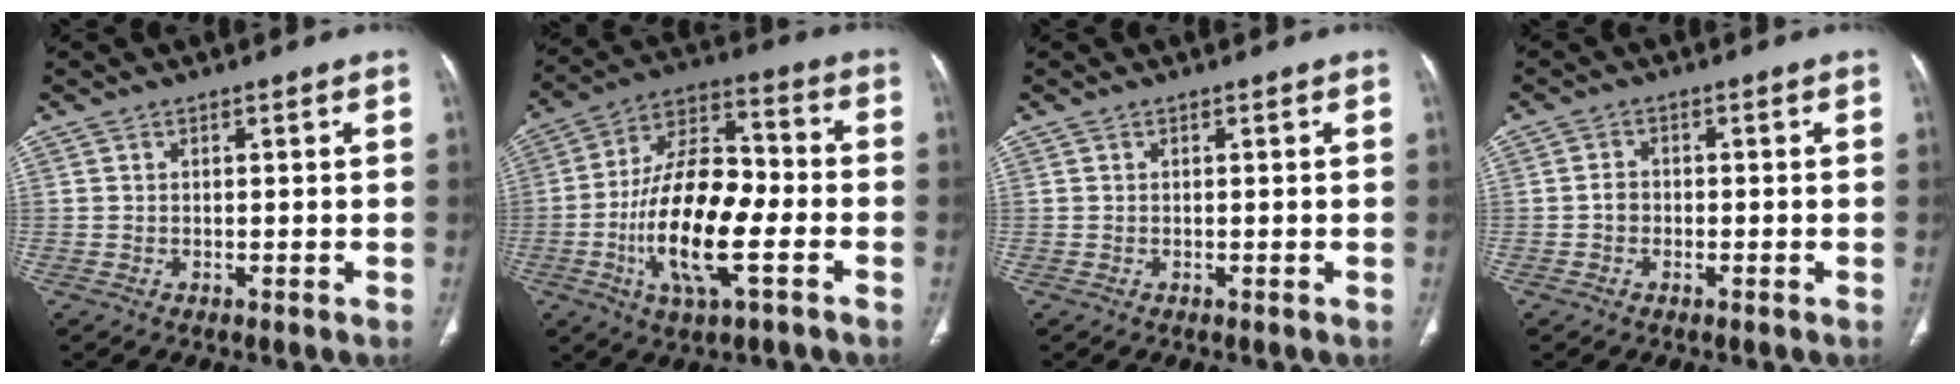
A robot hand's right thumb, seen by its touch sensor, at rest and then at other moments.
{"total": 19.2, "force": [-5.2, 7.9, 16.8], "torque": [-0.303, 0.034, -0.092]}
{"total": 0.0}
{"total": 2.1, "force": [-0.5, 1.8, 1.0], "torque": [-0.004, 0.010, -0.011]}